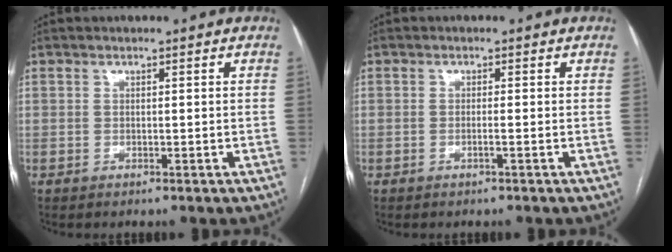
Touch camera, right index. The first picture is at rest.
{"total": 0.9, "force": [-0.5, -0.2, 0.8], "torque": [-0.014, 0.002, -0.009]}